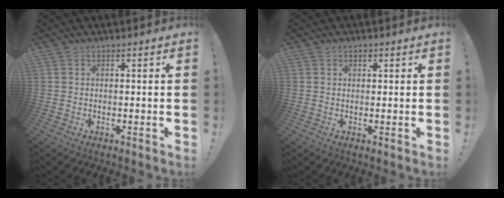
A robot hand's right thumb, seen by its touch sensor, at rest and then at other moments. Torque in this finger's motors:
{"motor_torque": [-0.34, 0.08, 0.07, 0.31, 0.00]}